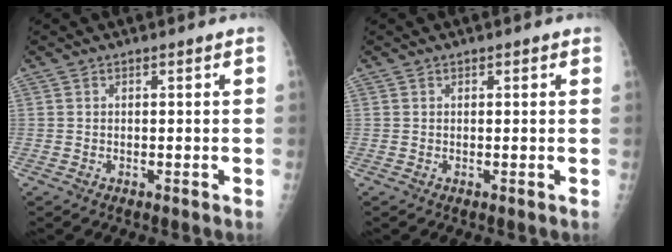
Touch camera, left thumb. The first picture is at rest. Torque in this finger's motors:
{"motor_torque": [-0.50, -0.28, -0.23, -0.21, -0.02]}